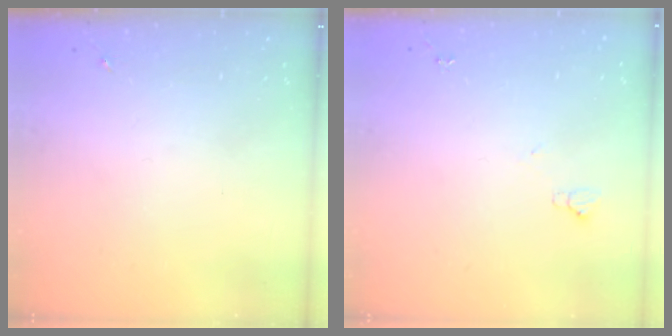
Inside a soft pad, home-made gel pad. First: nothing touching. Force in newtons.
{"total": 4.9, "press": 4.8, "slide": 0.7}